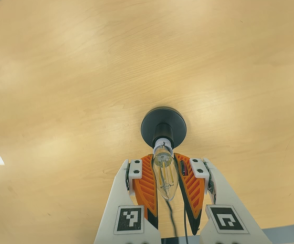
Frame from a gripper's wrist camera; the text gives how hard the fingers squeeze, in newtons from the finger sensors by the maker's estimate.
{"total": 20.8, "left": 20.6, "right": 21.0}